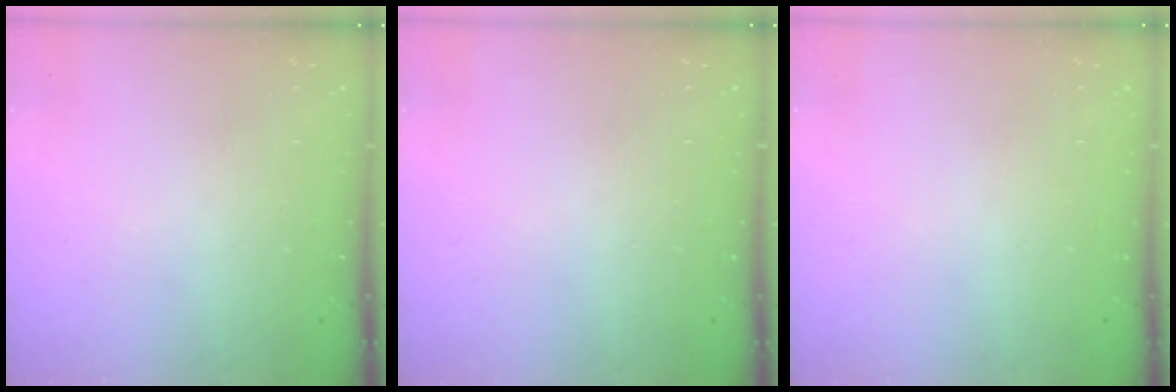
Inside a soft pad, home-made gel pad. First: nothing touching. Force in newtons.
{"total": 0.0}
{"total": 0.0}